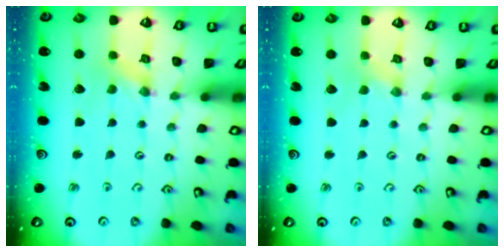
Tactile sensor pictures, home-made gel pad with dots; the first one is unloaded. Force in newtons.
{"total": 1.8, "press": 1.8, "slide": 0.3}